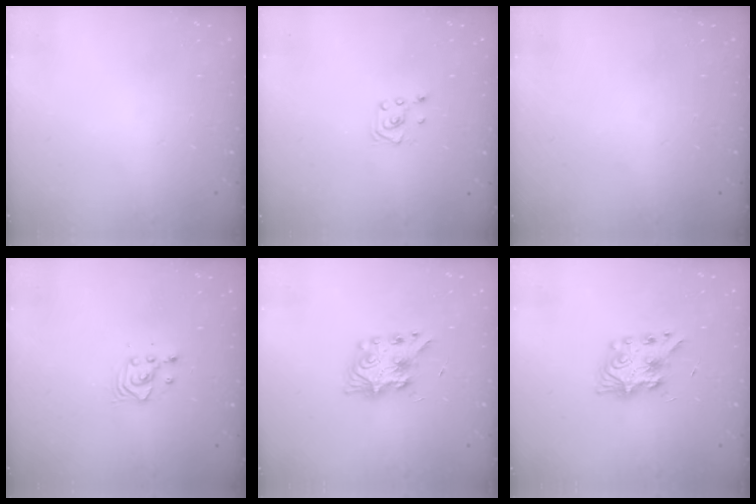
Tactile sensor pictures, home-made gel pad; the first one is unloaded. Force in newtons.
{"total": 3.0, "press": 2.9, "slide": 0.3}
{"total": 0.0}
{"total": 3.7, "press": 3.7, "slide": 0.3}
{"total": 8.2, "press": 8.1, "slide": 0.3}
{"total": 8.2, "press": 8.1, "slide": 0.3}